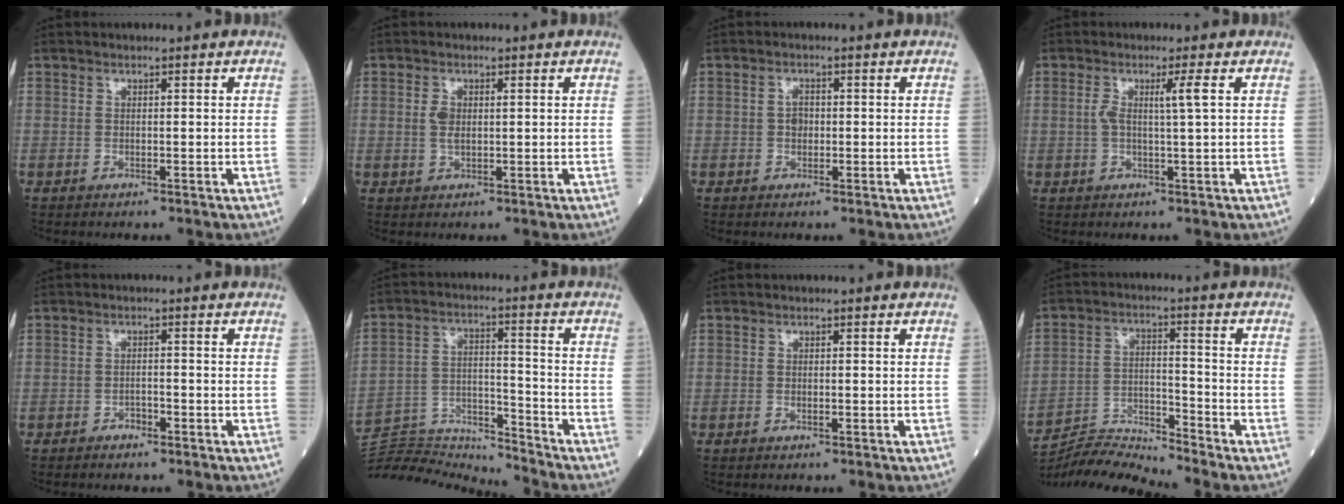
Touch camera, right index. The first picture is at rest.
{"total": 2.2, "force": [0.4, 1.1, 1.9], "torque": [-0.041, 0.003, 0.009]}
{"total": 1.9, "force": [-0.1, 1.3, 1.4], "torque": [-0.023, 0.003, -0.002]}
{"total": 3.3, "force": [0.7, -0.6, 3.2], "torque": [-0.065, 0.001, 0.011]}
{"total": 1.5, "force": [-1.1, 0.6, 0.8], "torque": [-0.009, 0.002, -0.018]}
{"total": 15.0, "force": [-14.9, -1.2, 0.2], "torque": [-0.005, 0.030, -0.254]}
{"total": 0.7, "force": [-0.2, 0.2, 0.7], "torque": [-0.011, -0.001, -0.004]}
{"total": 8.1, "force": [-7.9, -2.0, -0.3], "torque": [-0.004, 0.013, -0.146]}